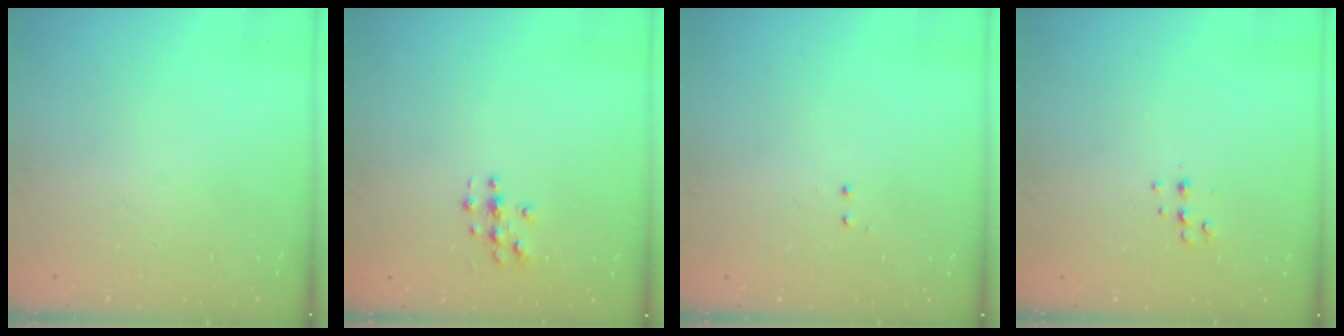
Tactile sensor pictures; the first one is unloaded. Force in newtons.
{"total": 3.0, "press": 3.0, "slide": 0.3}
{"total": 0.5, "press": 0.5, "slide": 0.3}
{"total": 5.3, "press": 5.2, "slide": 0.8}